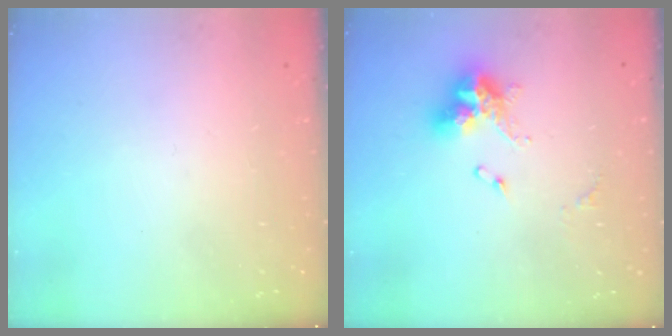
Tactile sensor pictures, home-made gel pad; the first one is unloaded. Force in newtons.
{"total": 11.1, "press": 11.0, "slide": 1.3}